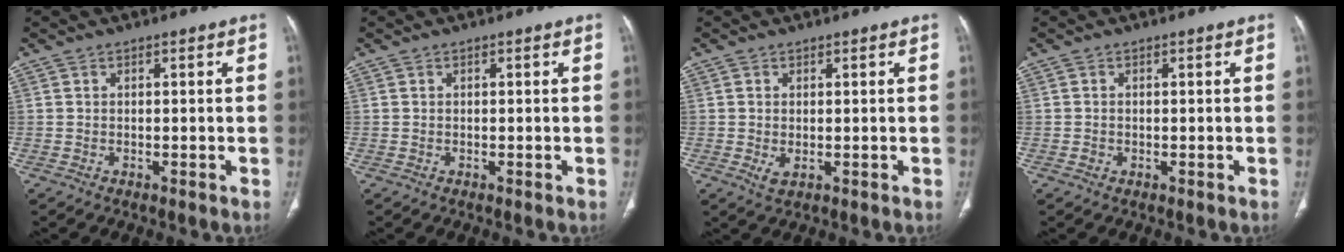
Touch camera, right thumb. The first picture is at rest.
{"total": 0.0}
{"total": 2.2, "force": [-0.2, 1.2, 1.8], "torque": [-0.037, -0.006, 0.003]}
{"total": 0.8, "force": [-0.1, 0.7, 0.3], "torque": [-0.008, -0.001, -0.001]}